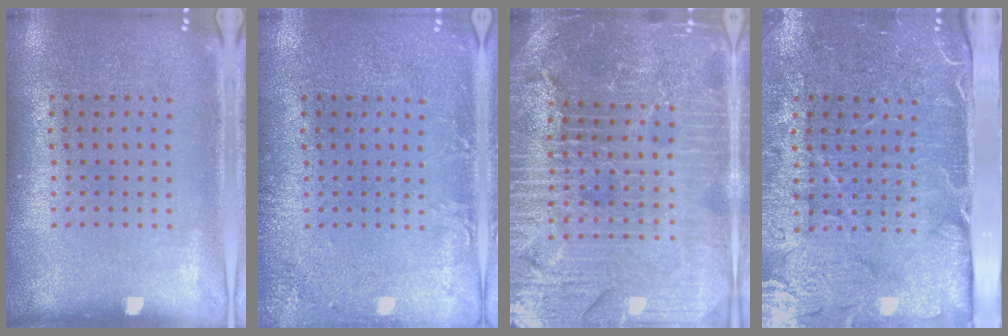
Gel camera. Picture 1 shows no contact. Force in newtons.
{"total": 1.7, "press": 1.7, "slide": 0.3}
{"total": 5.4, "press": 4.9, "slide": 2.3}
{"total": 4.6, "press": 3.9, "slide": 2.5}